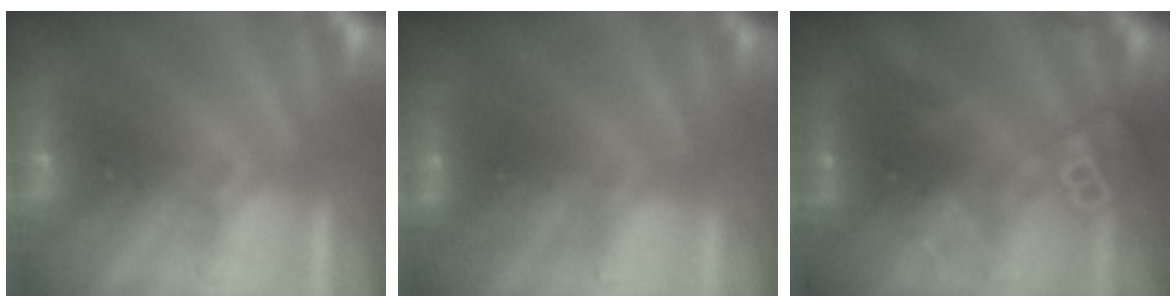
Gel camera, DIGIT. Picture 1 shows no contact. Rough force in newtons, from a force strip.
{"total": 2.2}
{"total": 2.8}